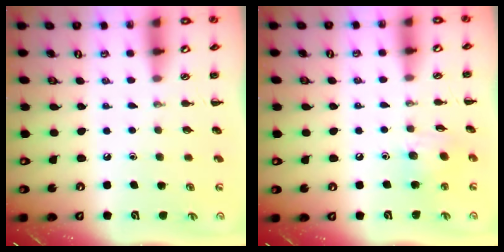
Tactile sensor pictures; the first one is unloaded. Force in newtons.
{"total": 6.7, "press": 6.6, "slide": 0.8}